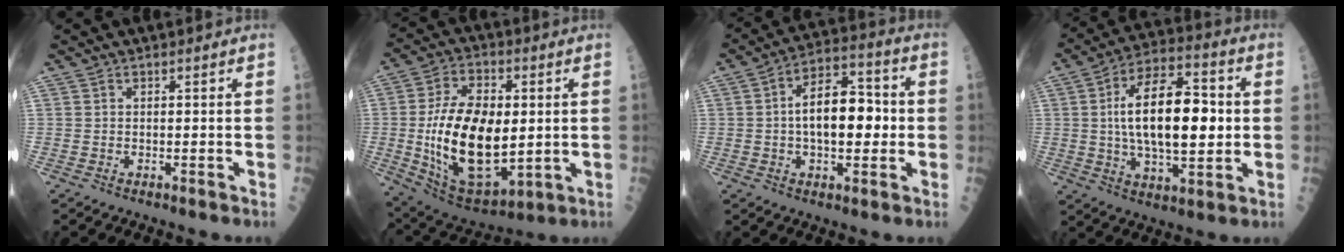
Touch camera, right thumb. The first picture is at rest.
{"total": 21.6, "force": [-0.6, 11.3, 18.4], "torque": [-0.324, -0.011, 0.007]}
{"total": 13.6, "force": [0.0, 7.2, 11.5], "torque": [-0.154, 0.029, -0.006]}
{"total": 19.3, "force": [1.4, 8.8, 17.1], "torque": [-0.269, 0.016, 0.021]}